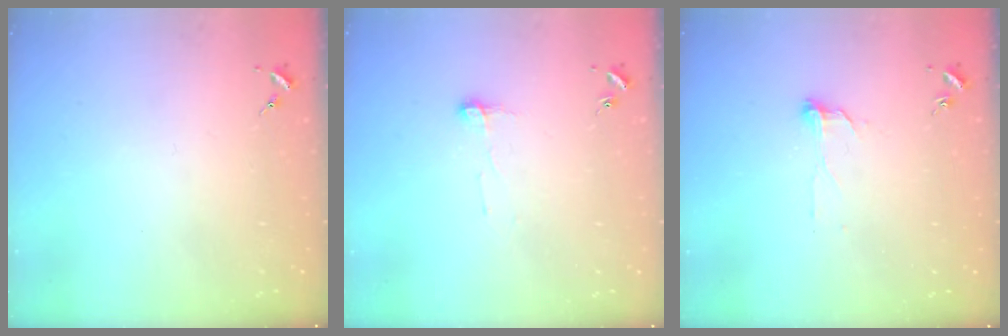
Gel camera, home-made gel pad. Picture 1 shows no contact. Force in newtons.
{"total": 5.9, "press": 5.9, "slide": 0.7}
{"total": 6.4, "press": 6.3, "slide": 0.5}